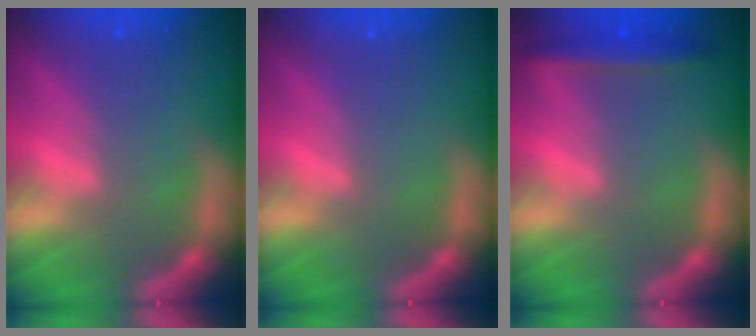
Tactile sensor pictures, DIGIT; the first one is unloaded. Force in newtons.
{"total": 0.0}
{"total": 3.0}